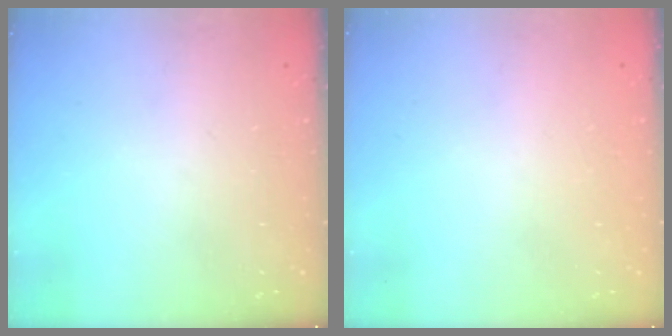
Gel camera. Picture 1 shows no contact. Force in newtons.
{"total": 2.0, "press": 2.0, "slide": 0.1}